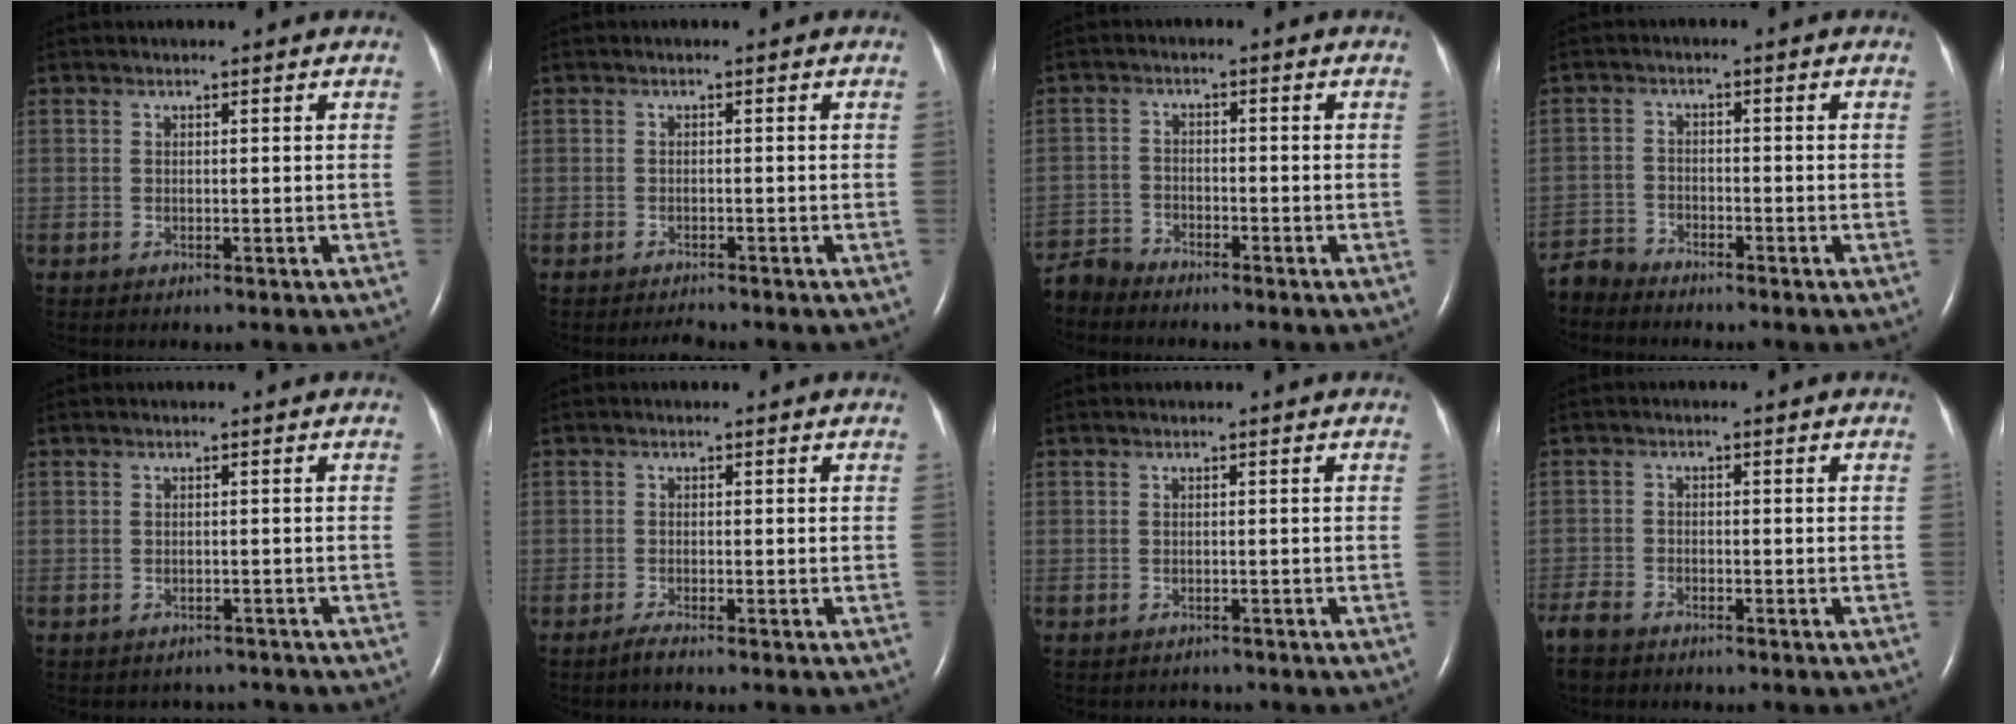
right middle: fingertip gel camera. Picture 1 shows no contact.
{"total": 1.4, "force": [-1.4, 0.1, 0.2], "torque": [-0.010, -0.008, -0.018]}
{"total": 4.7, "force": [-4.6, 0.8, -0.6], "torque": [0.012, -0.008, -0.091]}
{"total": 4.1, "force": [-4.0, 0.6, -0.7], "torque": [0.015, -0.009, -0.079]}
{"total": 2.8, "force": [-2.5, 1.2, -0.3], "torque": [0.001, 0.006, -0.033]}
{"total": 1.4, "force": [-1.2, -0.2, 0.7], "torque": [-0.024, -0.004, -0.024]}
{"total": 1.4, "force": [-1.3, 0.5, -0.2], "torque": [-0.001, -0.003, -0.017]}
{"total": 4.6, "force": [-4.0, 1.7, 1.5], "torque": [-0.032, -0.010, -0.078]}